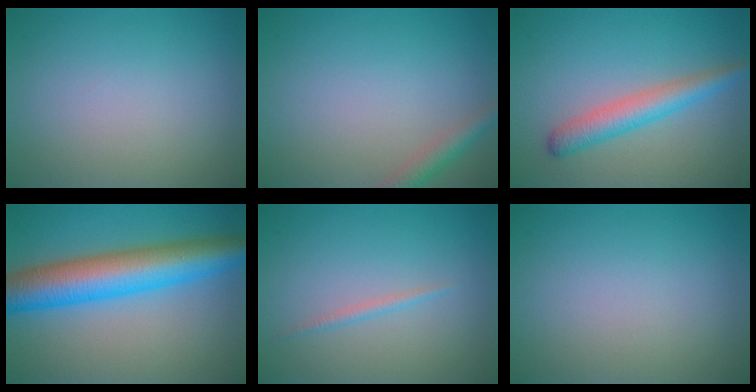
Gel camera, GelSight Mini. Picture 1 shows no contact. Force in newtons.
{"total": 2.1, "press": 2.1, "slide": 0.1}
{"total": 3.6, "press": 3.6, "slide": 0.1}
{"total": 9.6, "press": 9.6, "slide": 0.1}
{"total": 0.8, "press": 0.8, "slide": 0.0}
{"total": 0.0}